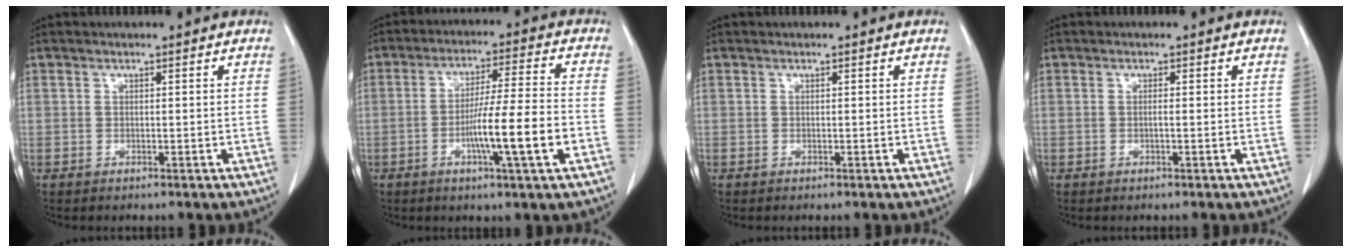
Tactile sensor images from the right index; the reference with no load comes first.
{"total": 11.2, "force": [-3.4, -0.4, 10.7], "torque": [-0.180, -0.002, -0.057]}
{"total": 0.0}
{"total": 0.6, "force": [0.0, 0.0, 0.6], "torque": [-0.009, 0.002, 0.002]}